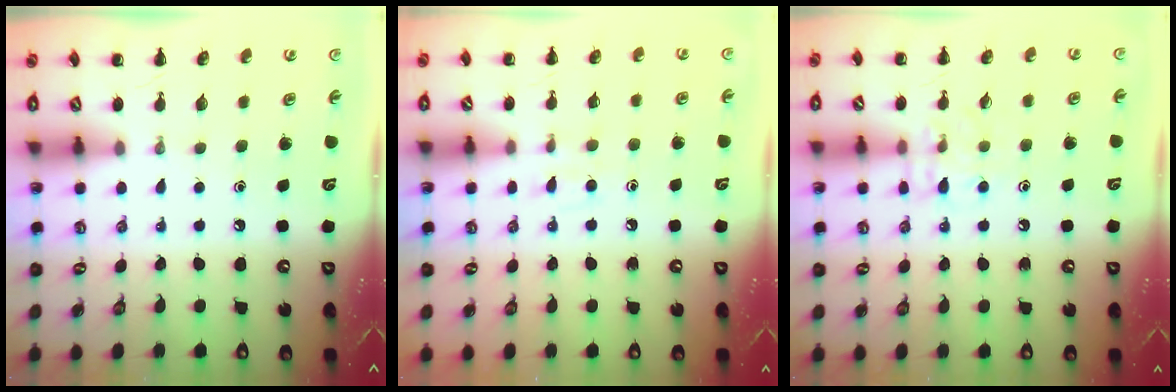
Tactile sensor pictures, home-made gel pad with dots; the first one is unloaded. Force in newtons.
{"total": 4.7, "press": 4.3, "slide": 1.8}
{"total": 8.4, "press": 8.3, "slide": 0.7}